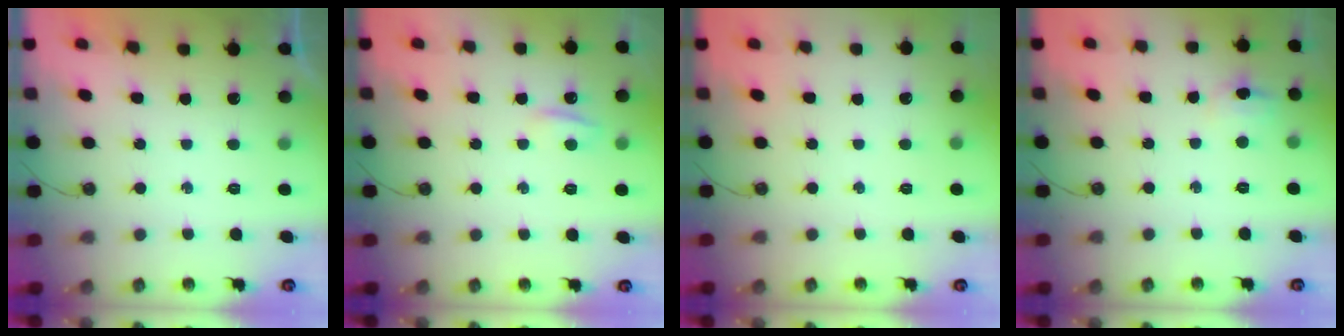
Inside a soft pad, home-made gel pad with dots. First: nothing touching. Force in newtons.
{"total": 4.1, "press": 4.1, "slide": 0.6}
{"total": 0.0}
{"total": 3.9, "press": 3.7, "slide": 1.1}